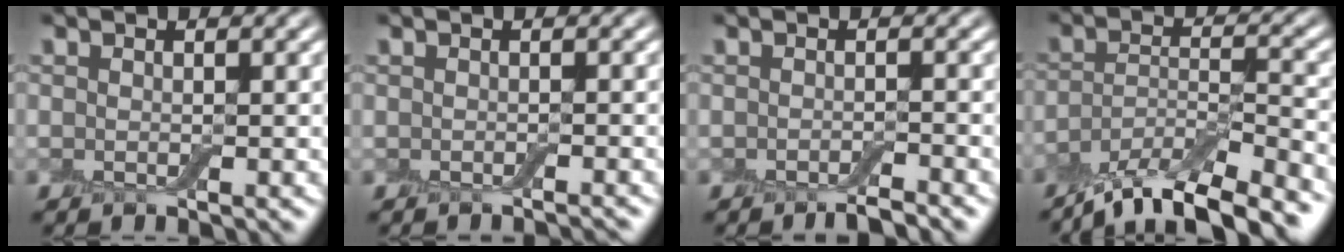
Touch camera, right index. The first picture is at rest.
{"total": 0.9, "force": [-0.8, 0.0, 0.4], "torque": [-0.003, -0.004, -0.012]}
{"total": 1.7, "force": [-1.4, 0.2, 0.9], "torque": [-0.009, -0.002, -0.024]}
{"total": 9.2, "force": [-7.5, 2.2, 4.7], "torque": [-0.077, -0.008, -0.129]}